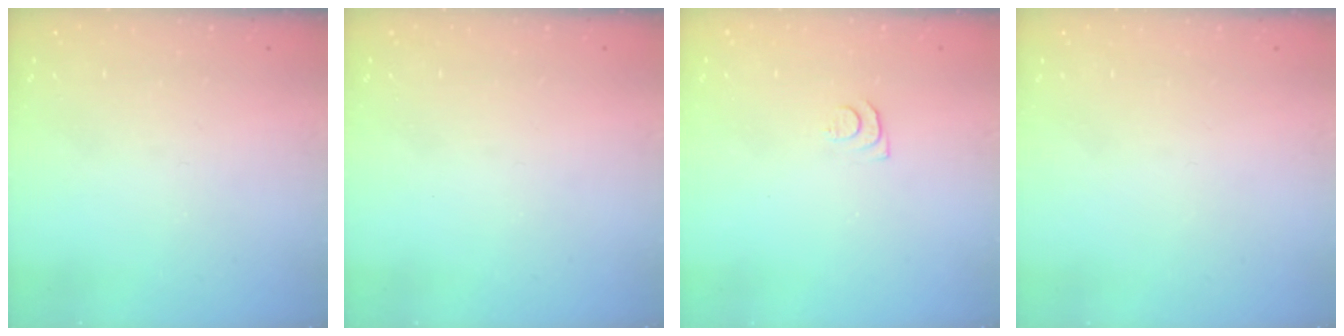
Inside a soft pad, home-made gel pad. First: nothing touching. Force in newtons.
{"total": 0.0}
{"total": 4.4, "press": 4.4, "slide": 0.6}
{"total": 1.8, "press": 1.7, "slide": 0.1}